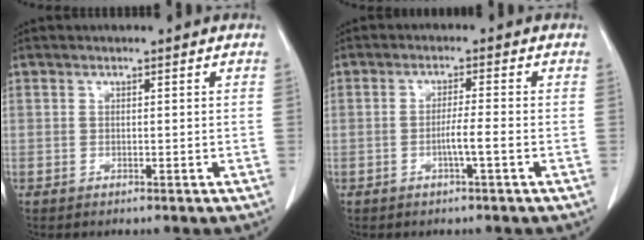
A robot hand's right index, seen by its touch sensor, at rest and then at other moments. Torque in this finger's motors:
{"motor_torque": [0.81, -0.41, 0.41, 0.11]}